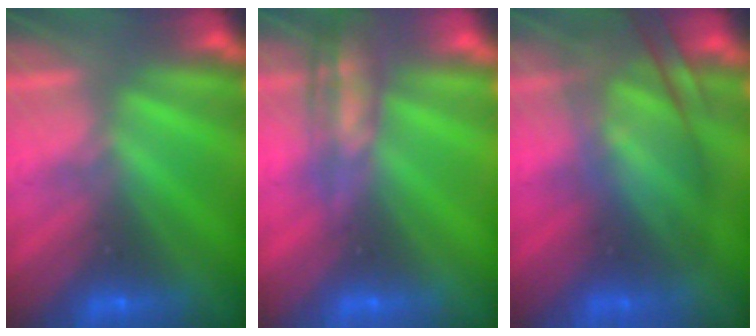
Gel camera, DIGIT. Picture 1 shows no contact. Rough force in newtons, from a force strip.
{"total": 2.8}
{"total": 8.0}